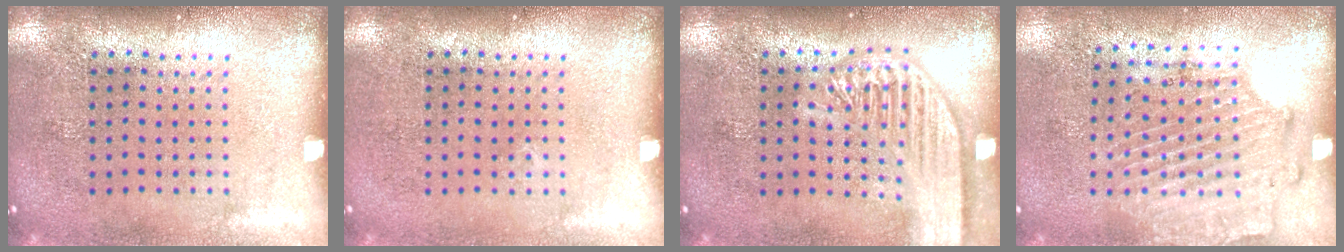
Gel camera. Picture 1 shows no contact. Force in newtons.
{"total": 0.0}
{"total": 3.5, "press": 3.4, "slide": 0.5}
{"total": 1.7, "press": 1.4, "slide": 0.9}